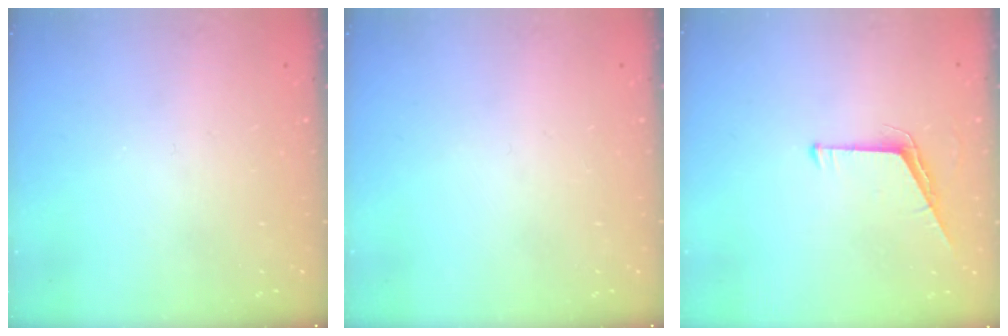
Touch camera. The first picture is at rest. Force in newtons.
{"total": 0.0}
{"total": 5.6, "press": 5.6, "slide": 0.5}